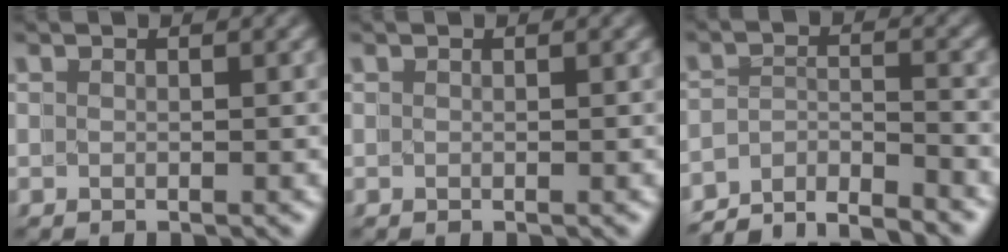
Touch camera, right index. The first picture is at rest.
{"total": 0.0}
{"total": 6.7, "force": [-6.7, 0.5, 0.3], "torque": [-0.002, -0.022, -0.114]}